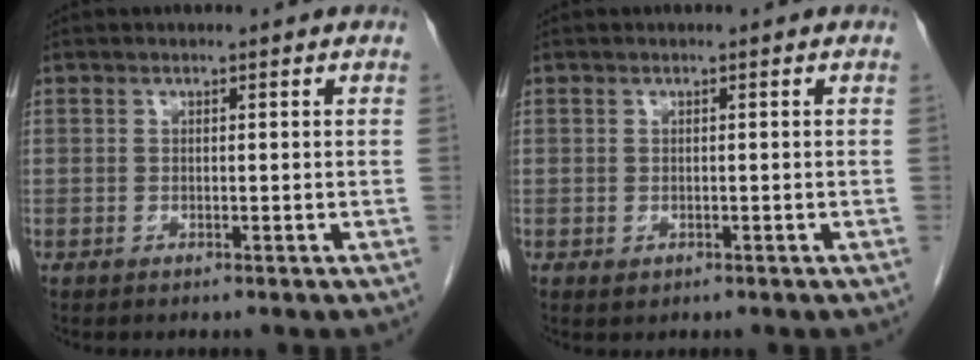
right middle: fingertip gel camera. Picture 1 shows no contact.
{"total": 0.6, "force": [-0.2, 0.5, 0.3], "torque": [-0.010, -0.002, 0.002]}